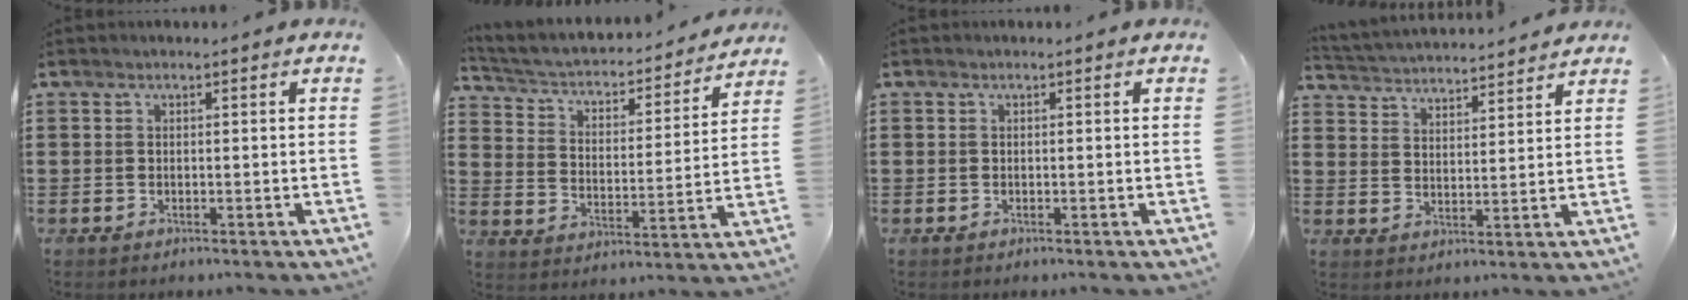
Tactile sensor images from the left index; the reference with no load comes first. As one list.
[{"total": 3.0, "force": [2.5, 1.1, 1.2], "torque": [-0.042, -0.025, 0.031]}, {"total": 0.0}, {"total": 3.4, "force": [3.4, 0.1, -0.2], "torque": [-0.015, -0.023, 0.056]}]